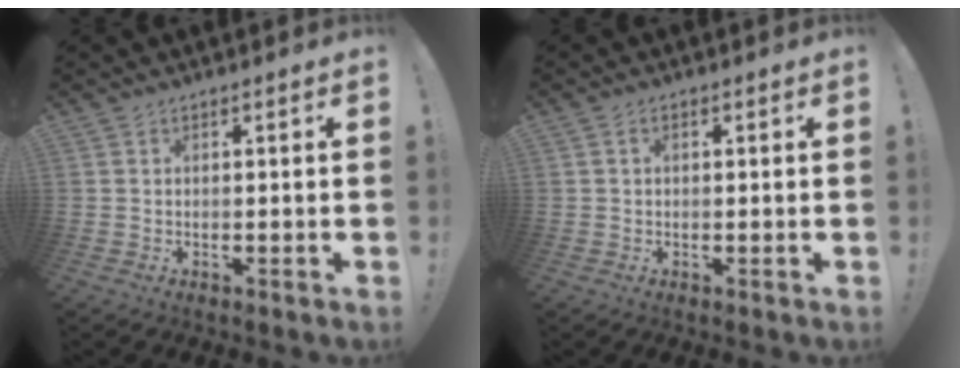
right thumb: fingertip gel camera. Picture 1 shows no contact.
{"total": 1.1, "force": [0.1, 0.8, 0.8], "torque": [-0.016, 0.003, 0.002]}